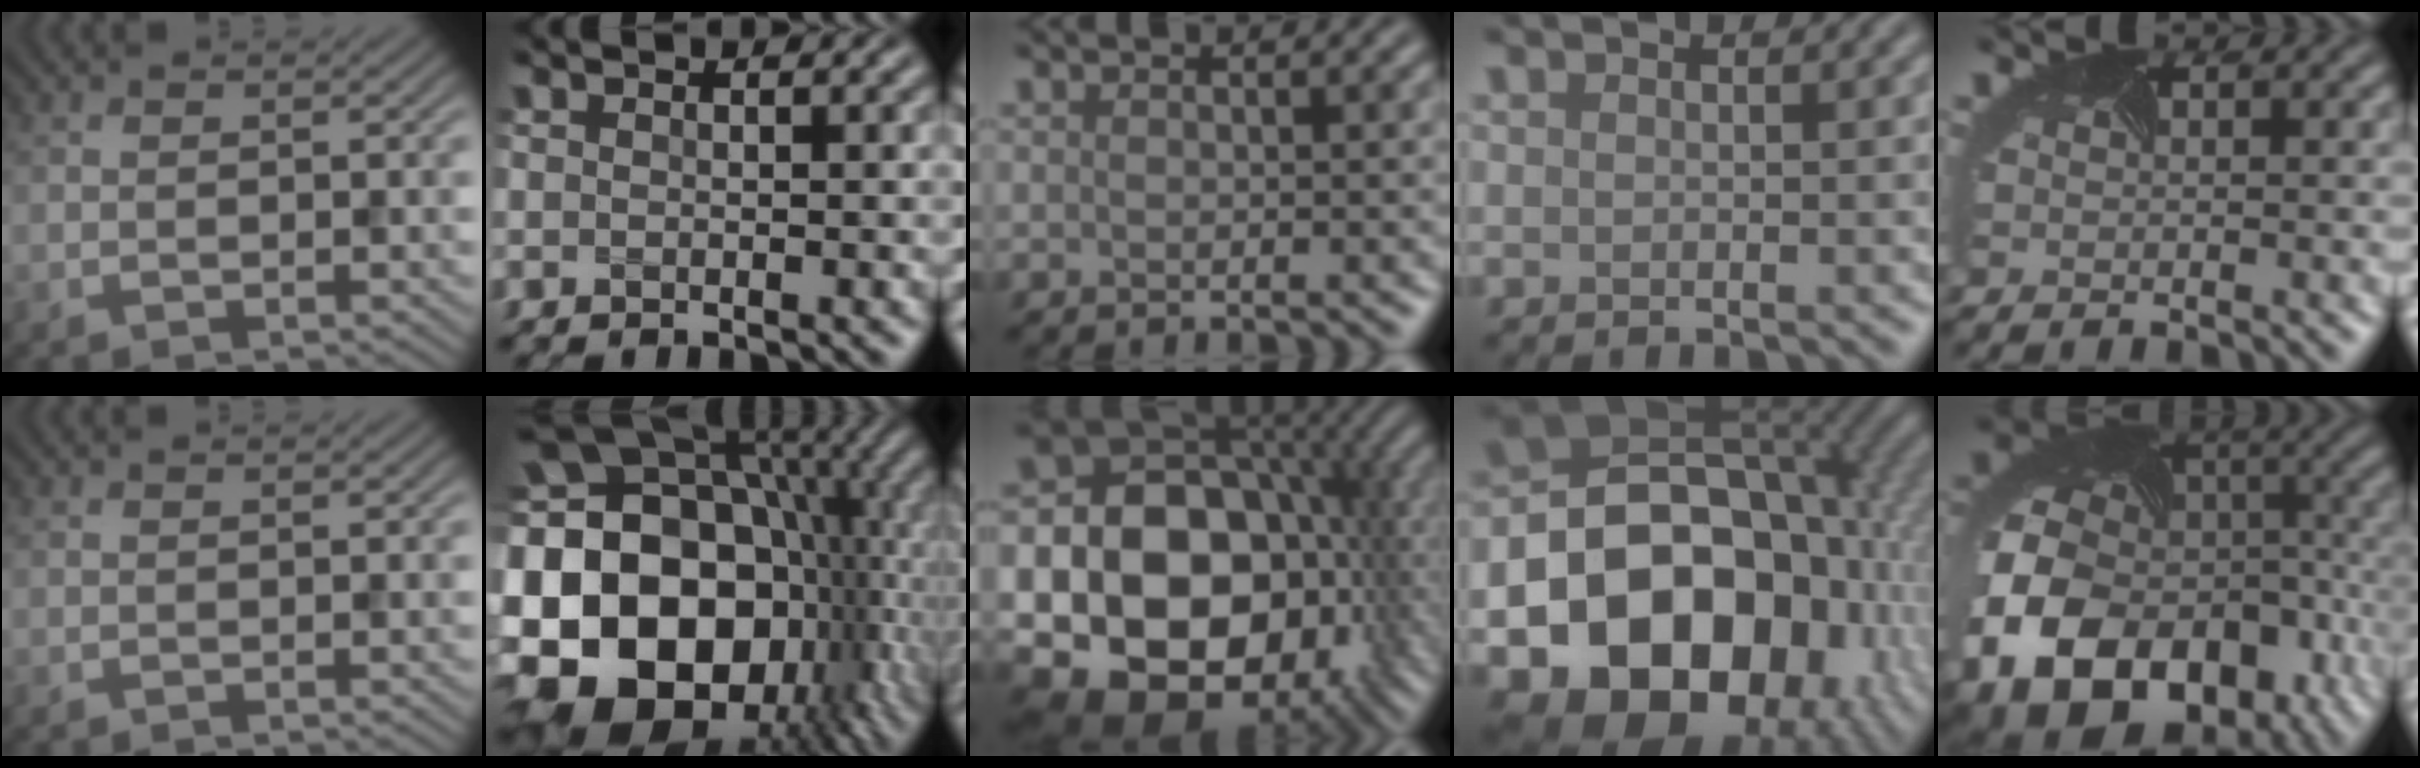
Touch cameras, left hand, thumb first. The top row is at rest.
{"index": {"total": 23.4, "force": [-2.5, 18.4, 14.2], "torque": [-0.267, 0.006, -0.084]}, "middle": {"total": 23.0, "force": [-4.9, 18.4, 12.9], "torque": [-0.197, -0.013, -0.095]}, "ring": {"total": 21.2, "force": [-7.3, 16.0, 11.8], "torque": [-0.189, -0.027, -0.138]}, "little": {"total": 19.3, "force": [-7.5, 14.6, 10.2], "torque": [-0.223, -0.053, -0.115]}}